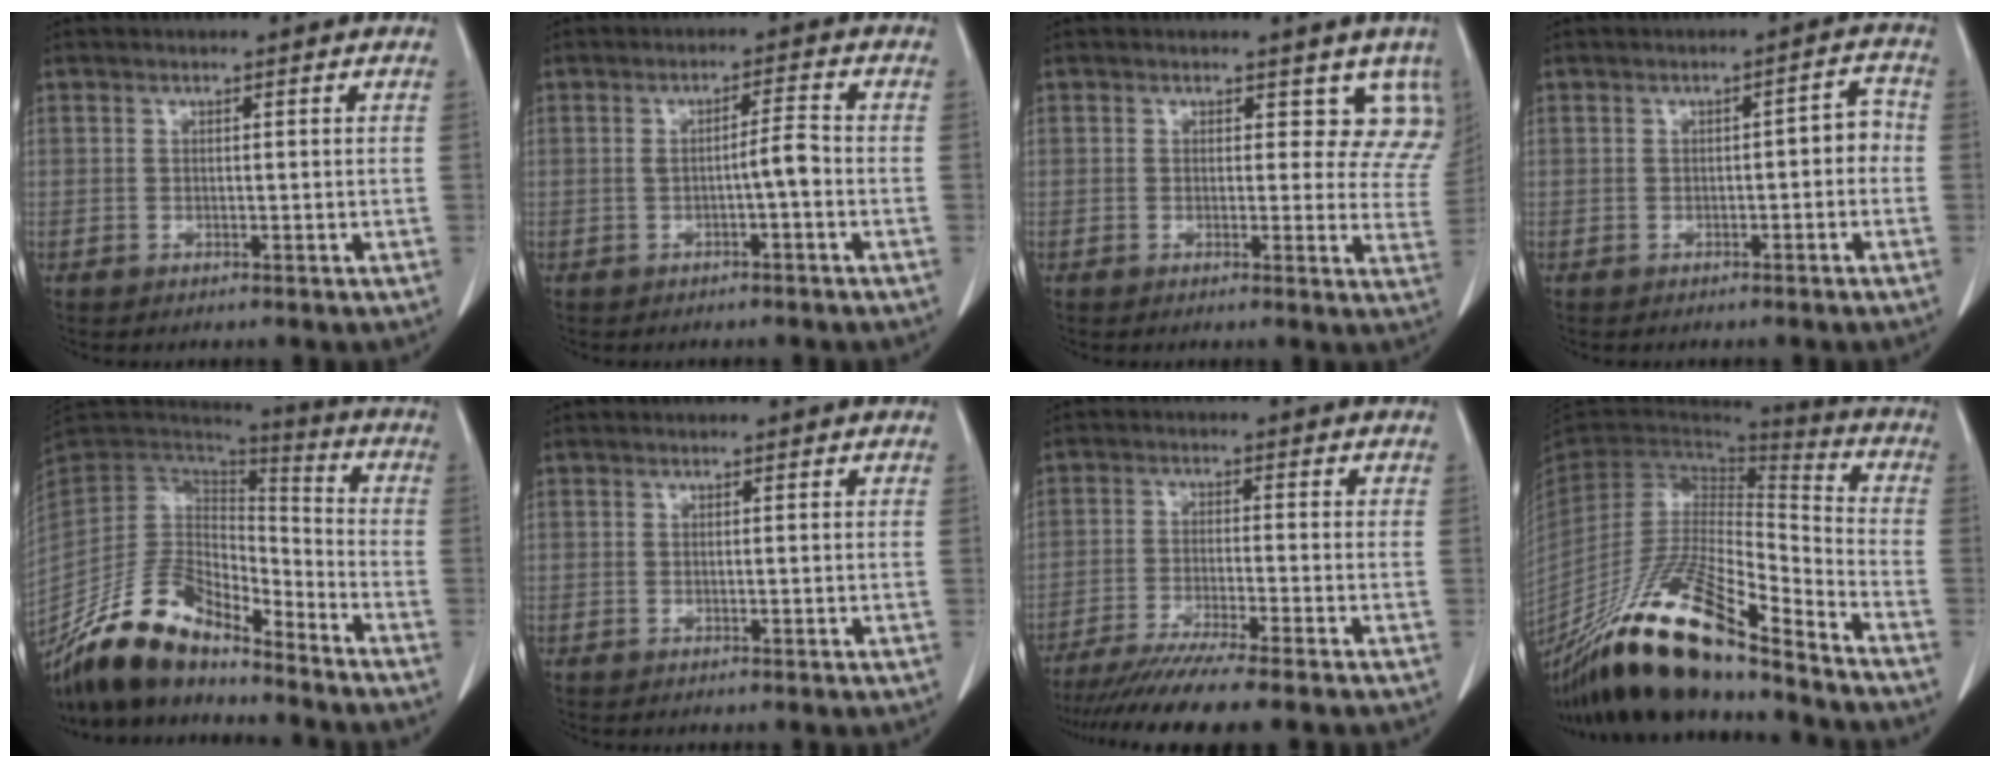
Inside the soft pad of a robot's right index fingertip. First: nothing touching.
{"total": 3.0, "force": [-0.8, 0.1, 2.9], "torque": [-0.042, 0.005, -0.013]}
{"total": 6.9, "force": [5.2, 3.9, 2.1], "torque": [0.012, -0.009, 0.034]}
{"total": 3.5, "force": [-0.7, 1.3, 3.2], "torque": [-0.038, 0.021, -0.008]}
{"total": 17.9, "force": [-14.7, 5.9, 8.5], "torque": [-0.160, 0.018, -0.270]}
{"total": 0.0}
{"total": 11.1, "force": [-9.3, -1.0, 5.9], "torque": [-0.075, -0.033, -0.149]}
{"total": 24.4, "force": [-18.6, 3.3, 15.5], "torque": [-0.290, -0.027, -0.336]}